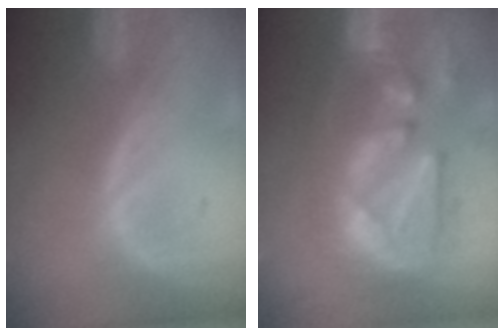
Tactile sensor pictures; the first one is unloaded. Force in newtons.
{"total": 11.1, "press": 10.7, "slide": 3.1}